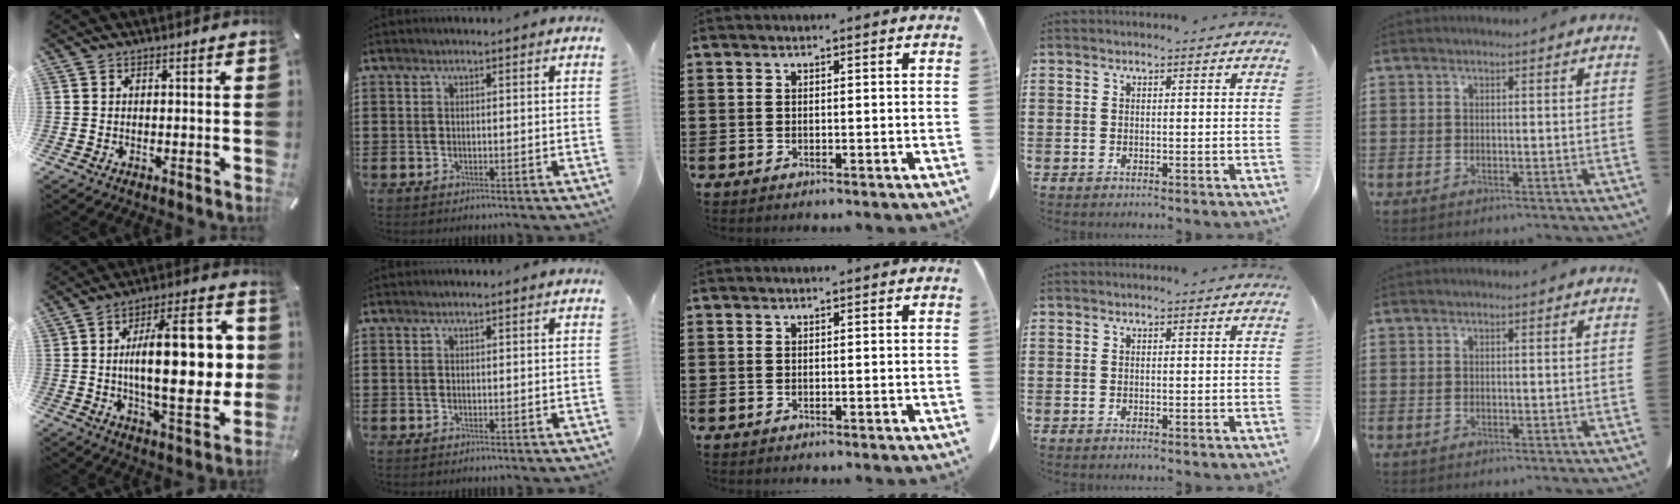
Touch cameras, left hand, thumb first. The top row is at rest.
{"thumb": {"total": 23.1, "force": [2.0, 9.4, 21.0], "torque": [-0.313, -0.001, 0.027]}}